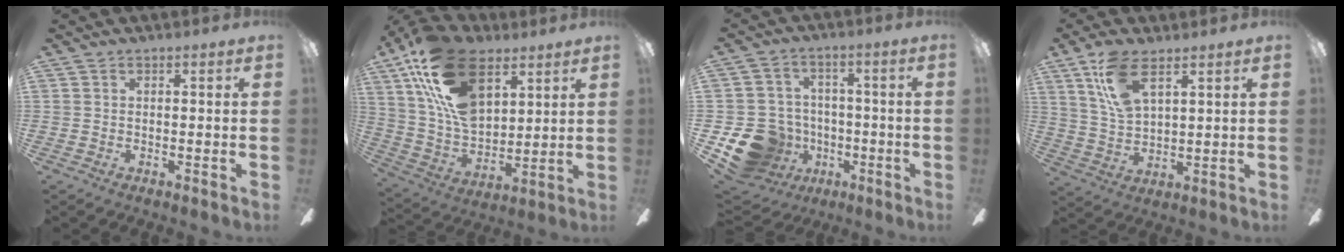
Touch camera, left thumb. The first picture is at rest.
{"total": 22.5, "force": [10.9, 13.0, 14.7], "torque": [-0.315, -0.041, 0.191]}
{"total": 15.0, "force": [-5.9, 12.3, 6.3], "torque": [-0.146, 0.041, -0.089]}
{"total": 11.2, "force": [6.4, 4.9, 7.8], "torque": [-0.153, -0.008, 0.120]}